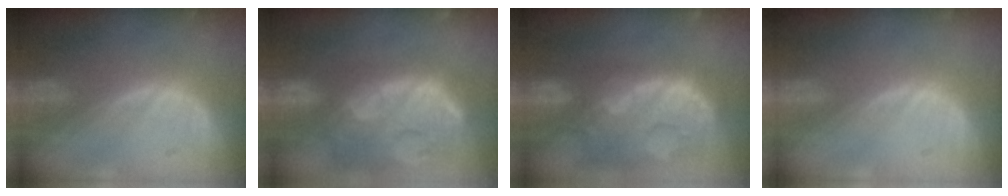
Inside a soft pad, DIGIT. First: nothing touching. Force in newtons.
{"total": 14.9, "press": 12.0, "slide": 8.9}
{"total": 14.3, "press": 11.6, "slide": 8.4}
{"total": 0.0}